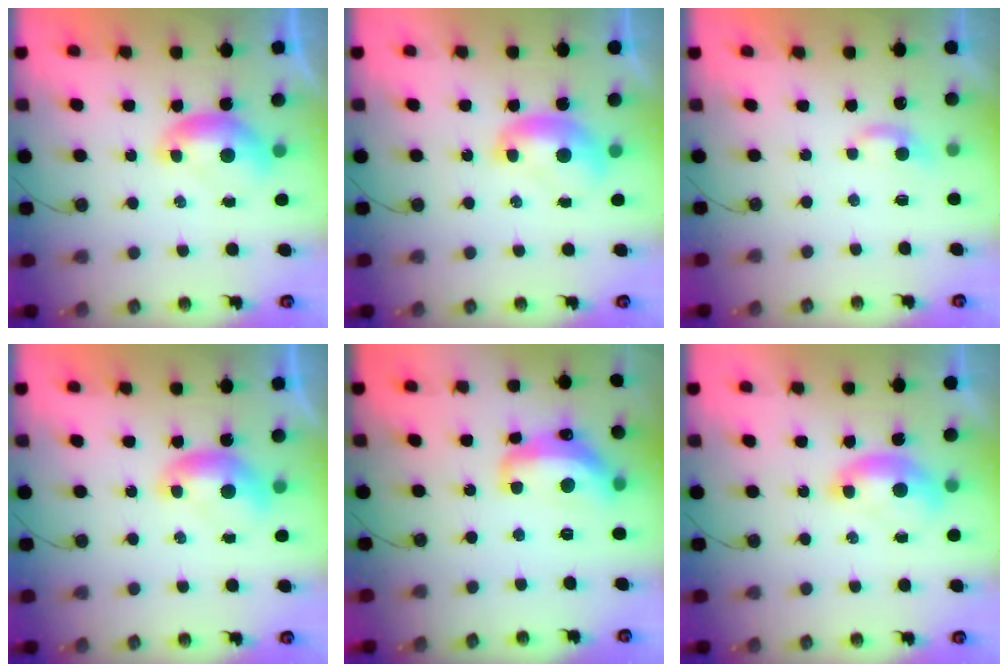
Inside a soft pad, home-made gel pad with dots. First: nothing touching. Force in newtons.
{"total": 1.5, "press": 1.5, "slide": 0.1}
{"total": 1.7, "press": 1.7, "slide": 0.4}
{"total": 0.0}
{"total": 9.2, "press": 9.2, "slide": 0.8}
{"total": 1.5, "press": 1.3, "slide": 0.7}